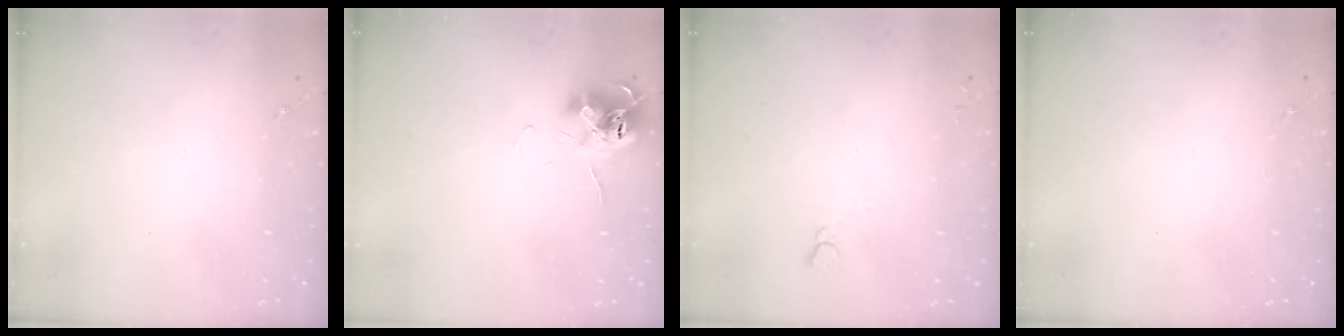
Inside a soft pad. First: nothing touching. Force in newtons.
{"total": 12.3, "press": 12.3, "slide": 0.8}
{"total": 2.7, "press": 2.7, "slide": 0.3}
{"total": 0.0}